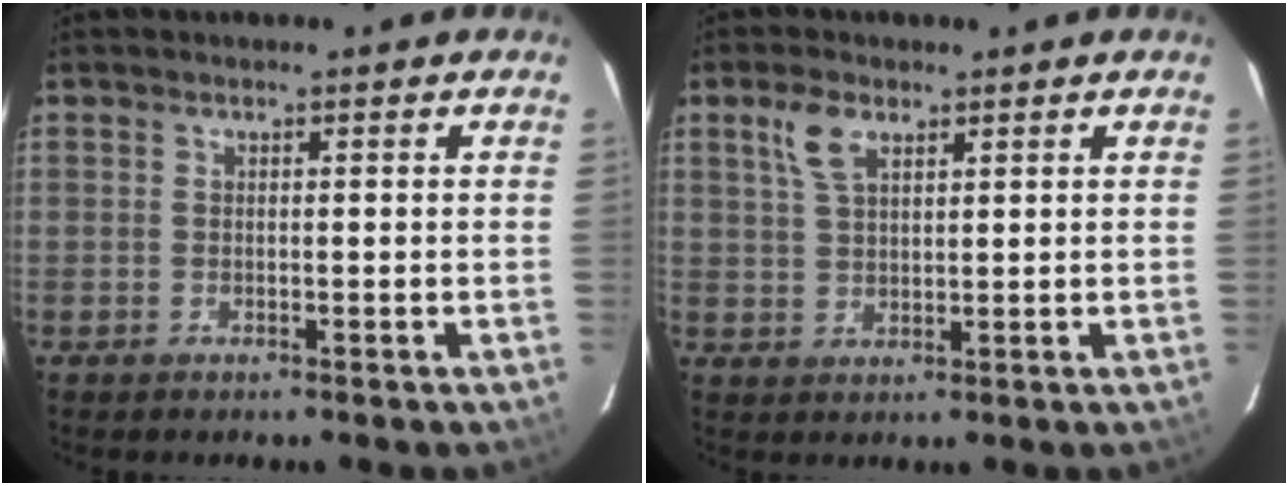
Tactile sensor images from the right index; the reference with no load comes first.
{"total": 5.0, "force": [2.7, 2.6, 3.4], "torque": [-0.070, 0.012, 0.054]}